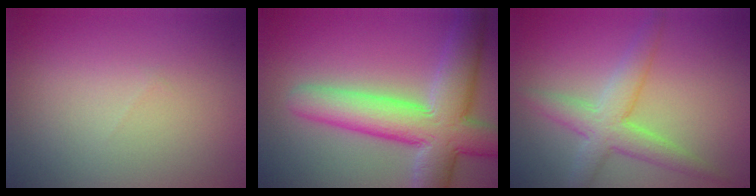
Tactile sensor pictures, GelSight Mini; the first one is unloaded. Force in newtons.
{"total": 9.3, "press": 9.2, "slide": 0.5}
{"total": 4.3, "press": 4.3, "slide": 0.3}